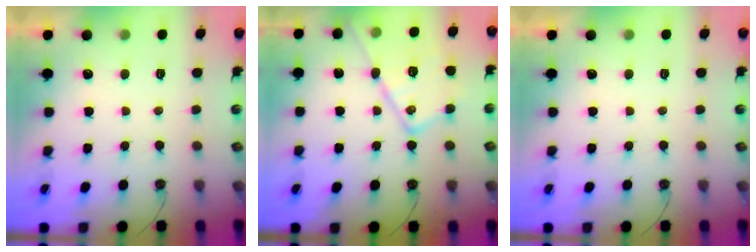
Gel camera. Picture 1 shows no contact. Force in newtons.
{"total": 17.6, "press": 17.5, "slide": 1.5}
{"total": 0.0}